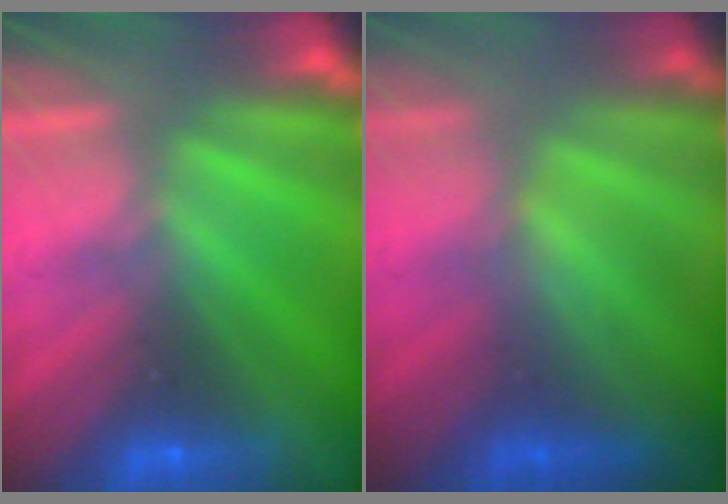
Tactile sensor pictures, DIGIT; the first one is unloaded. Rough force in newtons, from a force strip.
{"total": 3.2}